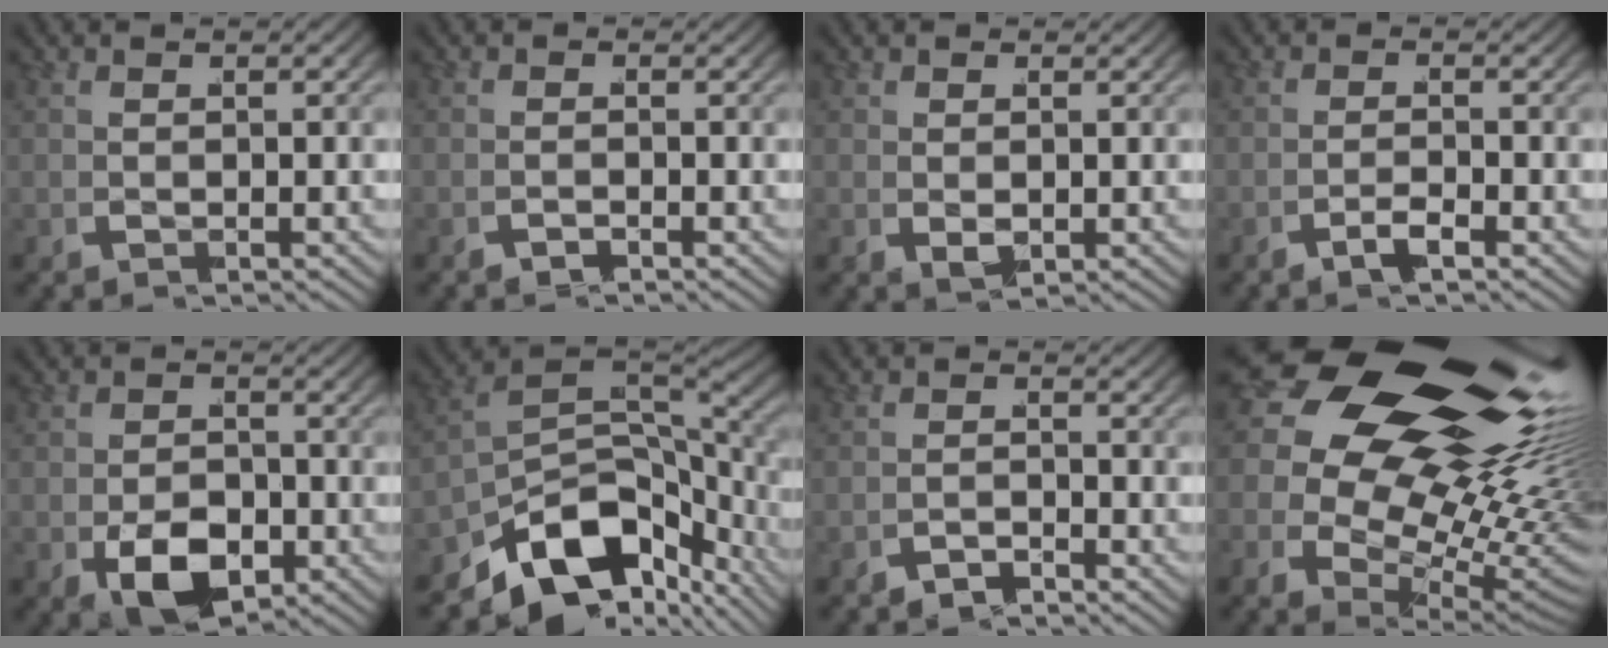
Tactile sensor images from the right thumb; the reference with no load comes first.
{"total": 1.3, "force": [-1.1, 0.1, -0.5], "torque": [0.004, -0.007, -0.026]}
{"total": 1.0, "force": [0.2, 0.8, 0.6], "torque": [-0.010, -0.012, 0.007]}
{"total": 1.6, "force": [-1.6, 0.0, 0.0], "torque": [0.003, -0.002, -0.037]}
{"total": 5.6, "force": [-2.6, 3.8, 3.3], "torque": [-0.068, -0.036, -0.036]}
{"total": 11.3, "force": [-5.2, 7.0, 7.2], "torque": [-0.141, -0.038, -0.081]}
{"total": 2.3, "force": [-2.2, 0.0, -0.7], "torque": [0.011, -0.007, -0.043]}
{"total": 25.8, "force": [3.9, 16.0, 19.9], "torque": [-0.313, -0.033, 0.060]}